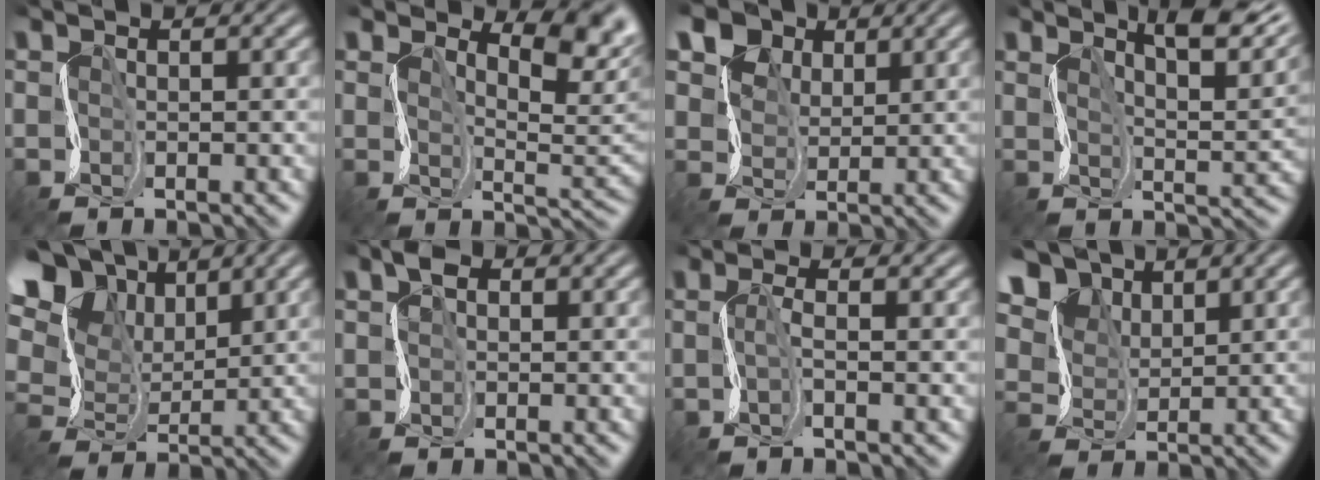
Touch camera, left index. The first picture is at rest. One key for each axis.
{"total": 6.0, "fx": 3.6, "fy": 3.0, "fz": 3.6, "tx": -0.048, "ty": -0.002, "tz": 0.058}
{"total": 8.5, "fx": 5.8, "fy": 5.7, "fz": 2.5, "tx": -0.070, "ty": 0.018, "tz": 0.085}
{"total": 6.7, "fx": 4.9, "fy": 2.0, "fz": 4.2, "tx": -0.049, "ty": 0.011, "tz": 0.069}
{"total": 13.3, "fx": 7.3, "fy": 9.1, "fz": 6.5, "tx": -0.149, "ty": 0.039, "tz": 0.116}
{"total": 1.8, "fx": 0.9, "fy": 1.5, "fz": 0.0, "tx": 0.008, "ty": 0.010, "tz": 0.009}
{"total": 0.8, "fx": 0.2, "fy": 0.5, "fz": 0.6, "tx": -0.010, "ty": 0.007, "tz": -0.003}
{"total": 6.6, "fx": 5.1, "fy": 3.9, "fz": 1.4, "tx": -0.060, "ty": 0.001, "tz": 0.090}